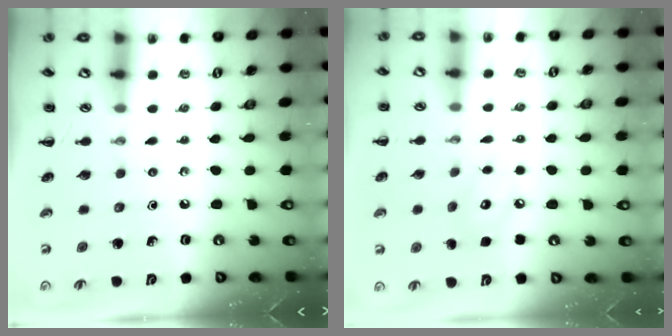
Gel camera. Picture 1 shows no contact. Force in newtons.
{"total": 6.7, "press": 6.7, "slide": 0.4}